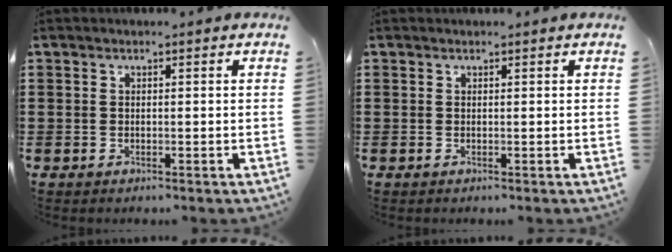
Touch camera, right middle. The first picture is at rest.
{"total": 0.0}